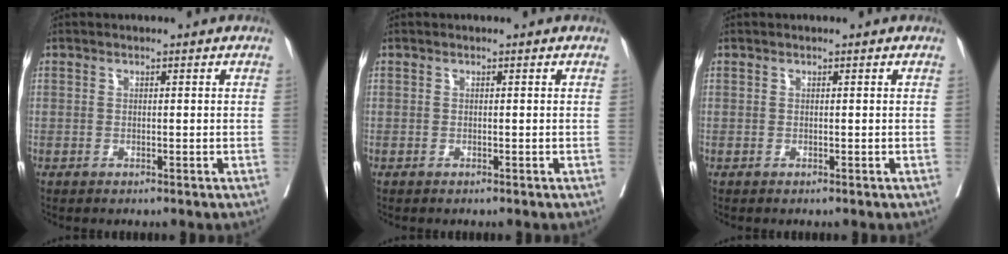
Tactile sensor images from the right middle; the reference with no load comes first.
{"total": 0.0}
{"total": 0.0}